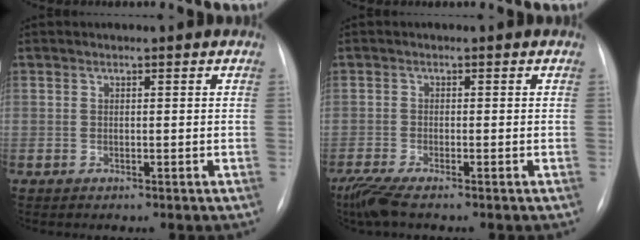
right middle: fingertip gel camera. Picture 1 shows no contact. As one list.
[{"total": 3.9, "force": [-3.0, 0.3, 2.5], "torque": [-0.058, -0.013, -0.062]}]